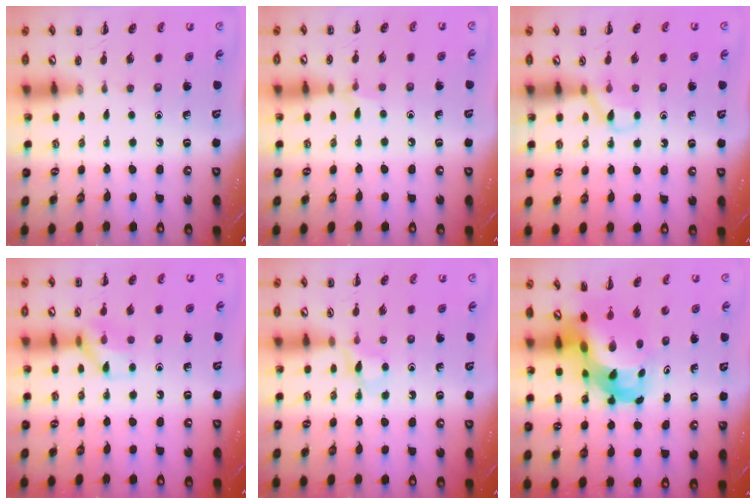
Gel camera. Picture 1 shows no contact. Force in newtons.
{"total": 5.0, "press": 4.7, "slide": 1.7}
{"total": 4.0, "press": 3.7, "slide": 1.5}
{"total": 9.3, "press": 9.3, "slide": 0.6}
{"total": 3.6, "press": 3.3, "slide": 1.3}
{"total": 8.0, "press": 7.6, "slide": 2.4}